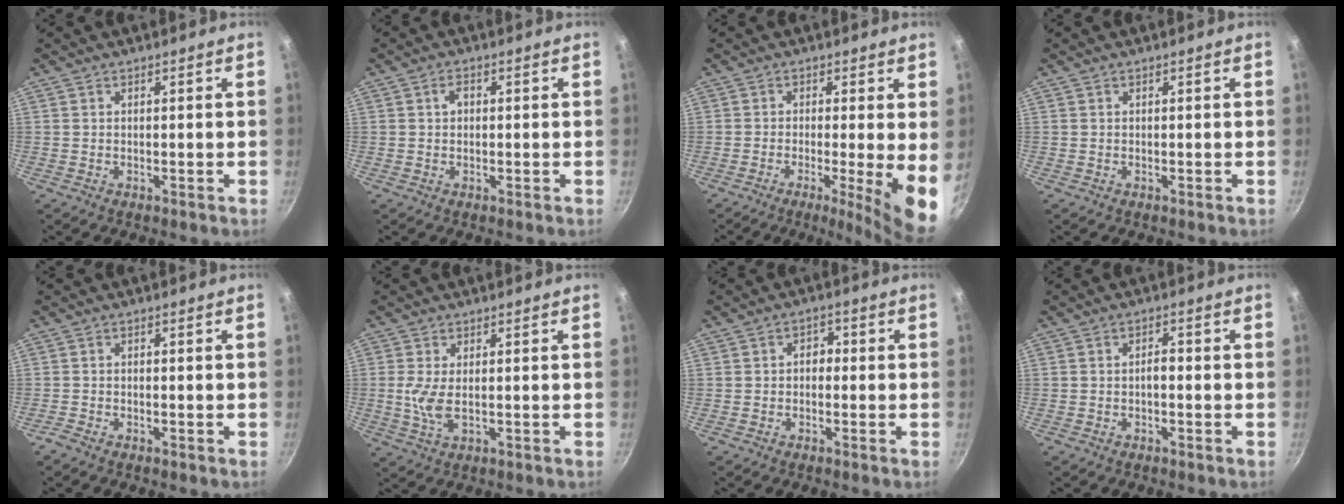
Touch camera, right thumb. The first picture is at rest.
{"total": 1.9, "force": [0.3, 1.3, 1.2], "torque": [-0.016, 0.004, 0.005]}
{"total": 9.6, "force": [-1.7, 1.3, 9.4], "torque": [-0.126, -0.007, -0.026]}
{"total": 0.0}
{"total": 1.2, "force": [-1.0, 0.3, 0.6], "torque": [-0.027, 0.011, -0.022]}
{"total": 4.4, "force": [0.1, 1.8, 4.1], "torque": [-0.093, -0.006, 0.006]}
{"total": 2.5, "force": [-0.4, 2.0, 1.5], "torque": [-0.008, 0.010, -0.011]}
{"total": 1.9, "force": [-0.6, 0.9, 1.6], "torque": [-0.020, 0.015, -0.011]}